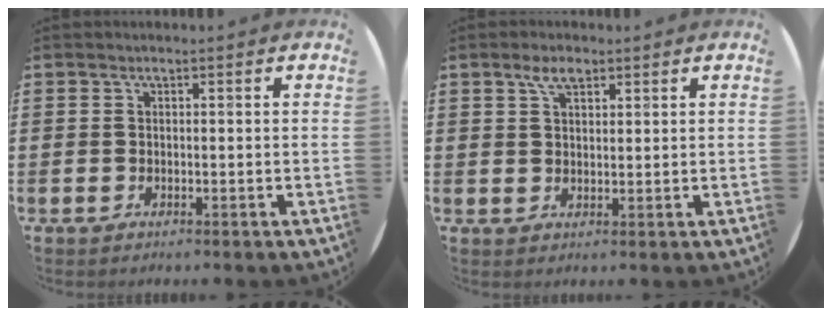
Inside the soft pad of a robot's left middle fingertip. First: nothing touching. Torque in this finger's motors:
{"motor_torque": [0.55, -0.25, -0.03, -0.01]}